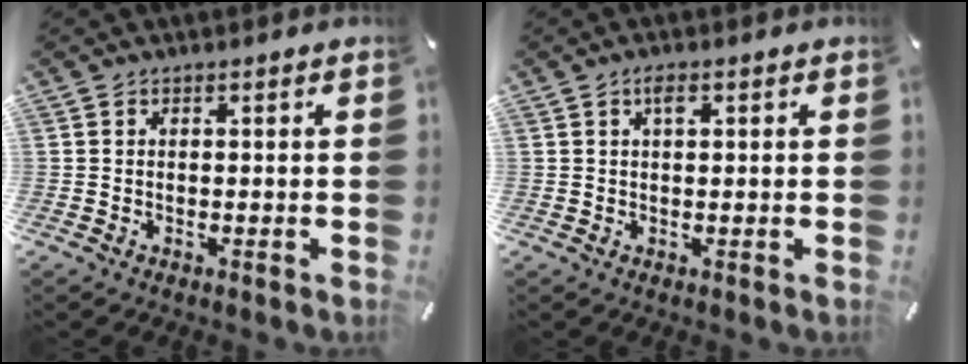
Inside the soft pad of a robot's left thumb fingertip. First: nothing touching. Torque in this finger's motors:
{"motor_torque": [0.36, 0.32, 0.32, -0.20, 0.10]}